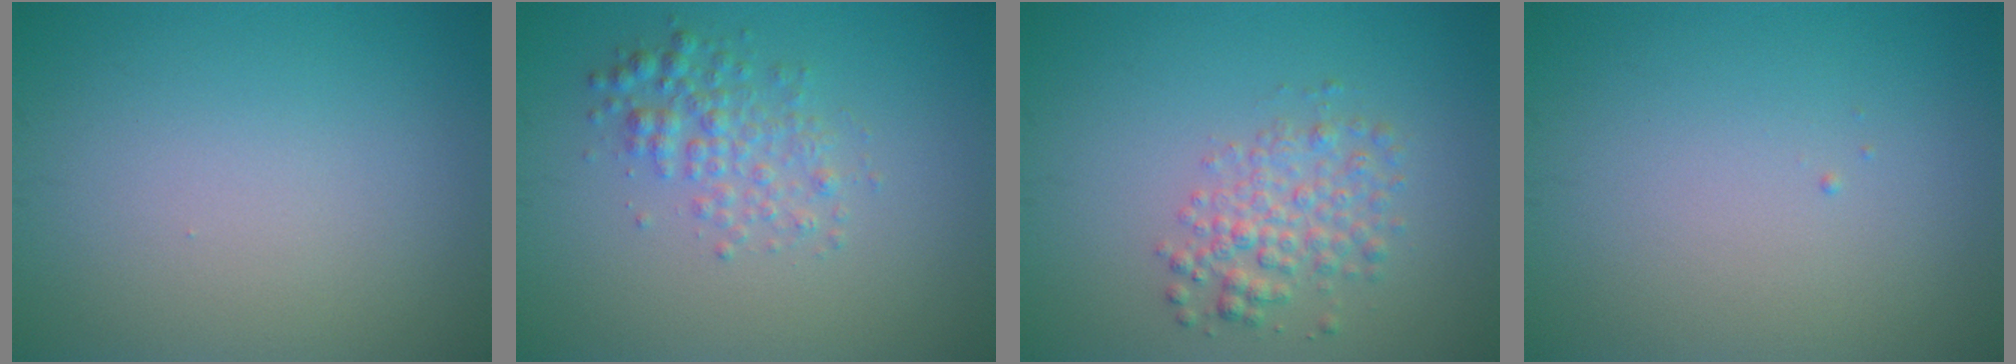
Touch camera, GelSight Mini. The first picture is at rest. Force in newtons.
{"total": 2.6, "press": 2.6, "slide": 0.1}
{"total": 3.0, "press": 3.0, "slide": 0.1}
{"total": 0.0}